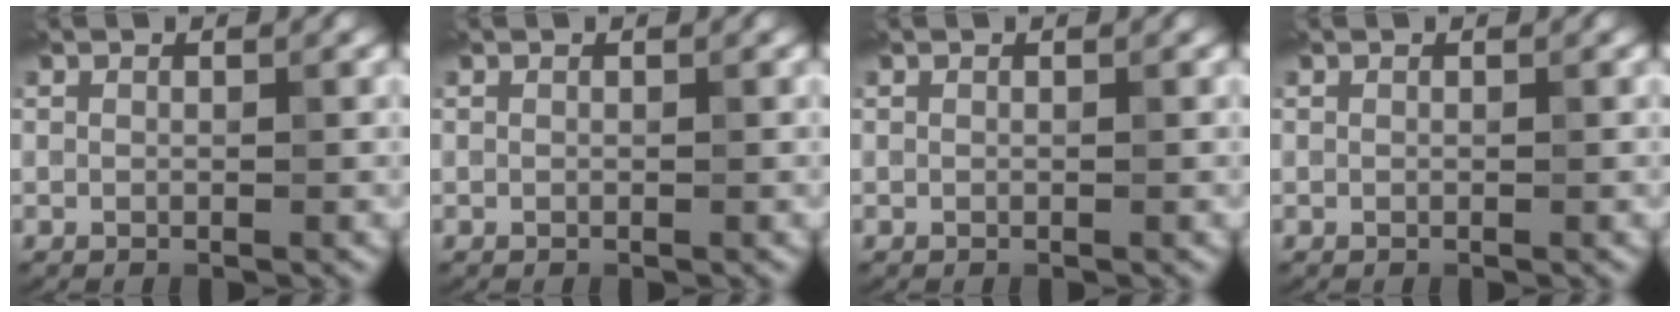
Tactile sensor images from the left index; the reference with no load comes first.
{"total": 0.0}
{"total": 0.0}
{"total": 0.0}